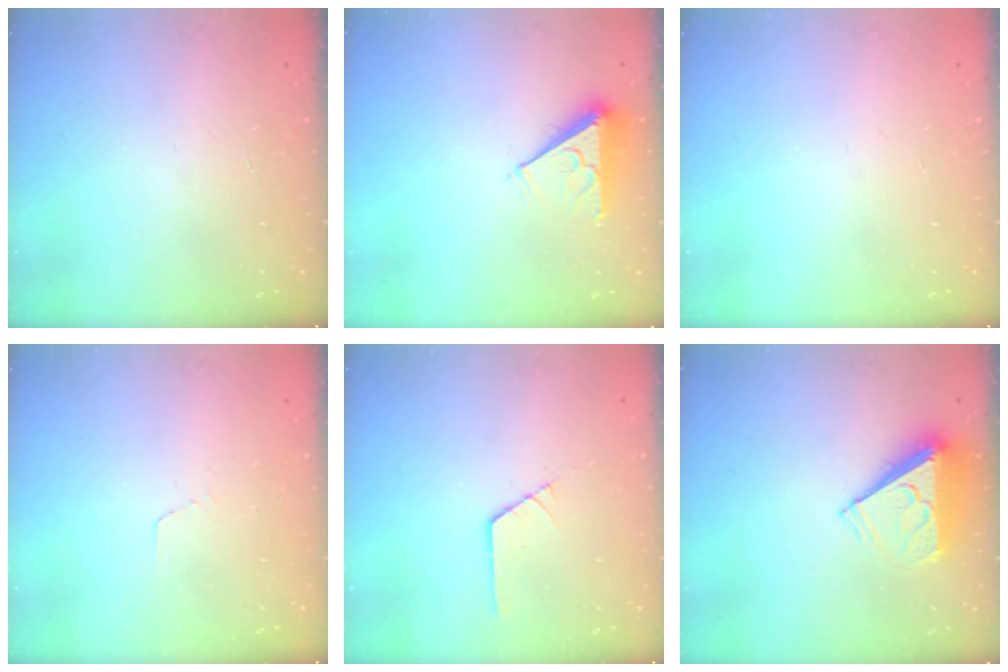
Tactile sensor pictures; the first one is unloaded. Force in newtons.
{"total": 6.0, "press": 6.0, "slide": 0.9}
{"total": 0.0}
{"total": 2.6, "press": 2.6, "slide": 0.1}
{"total": 1.0, "press": 1.0, "slide": 0.1}
{"total": 8.9, "press": 8.8, "slide": 1.2}